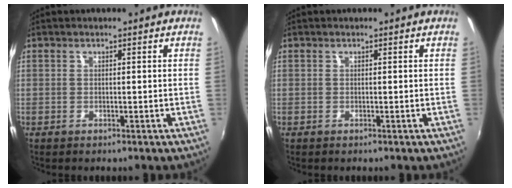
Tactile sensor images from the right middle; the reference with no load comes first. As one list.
[{"total": 0.0}]